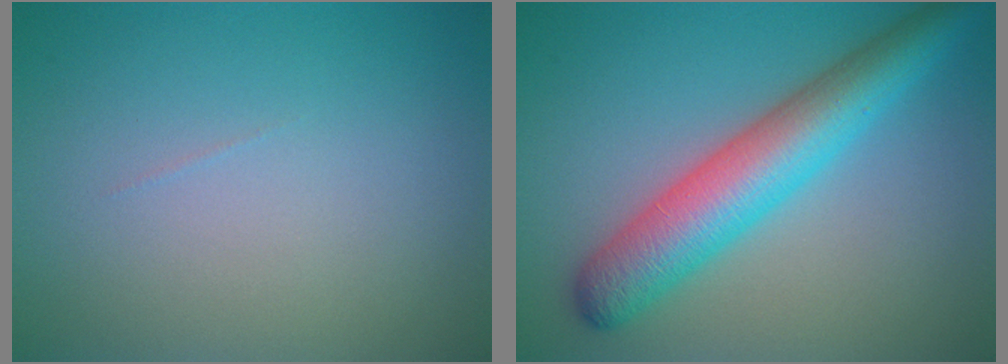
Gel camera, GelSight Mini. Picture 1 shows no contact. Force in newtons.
{"total": 7.1, "press": 7.1, "slide": 0.2}